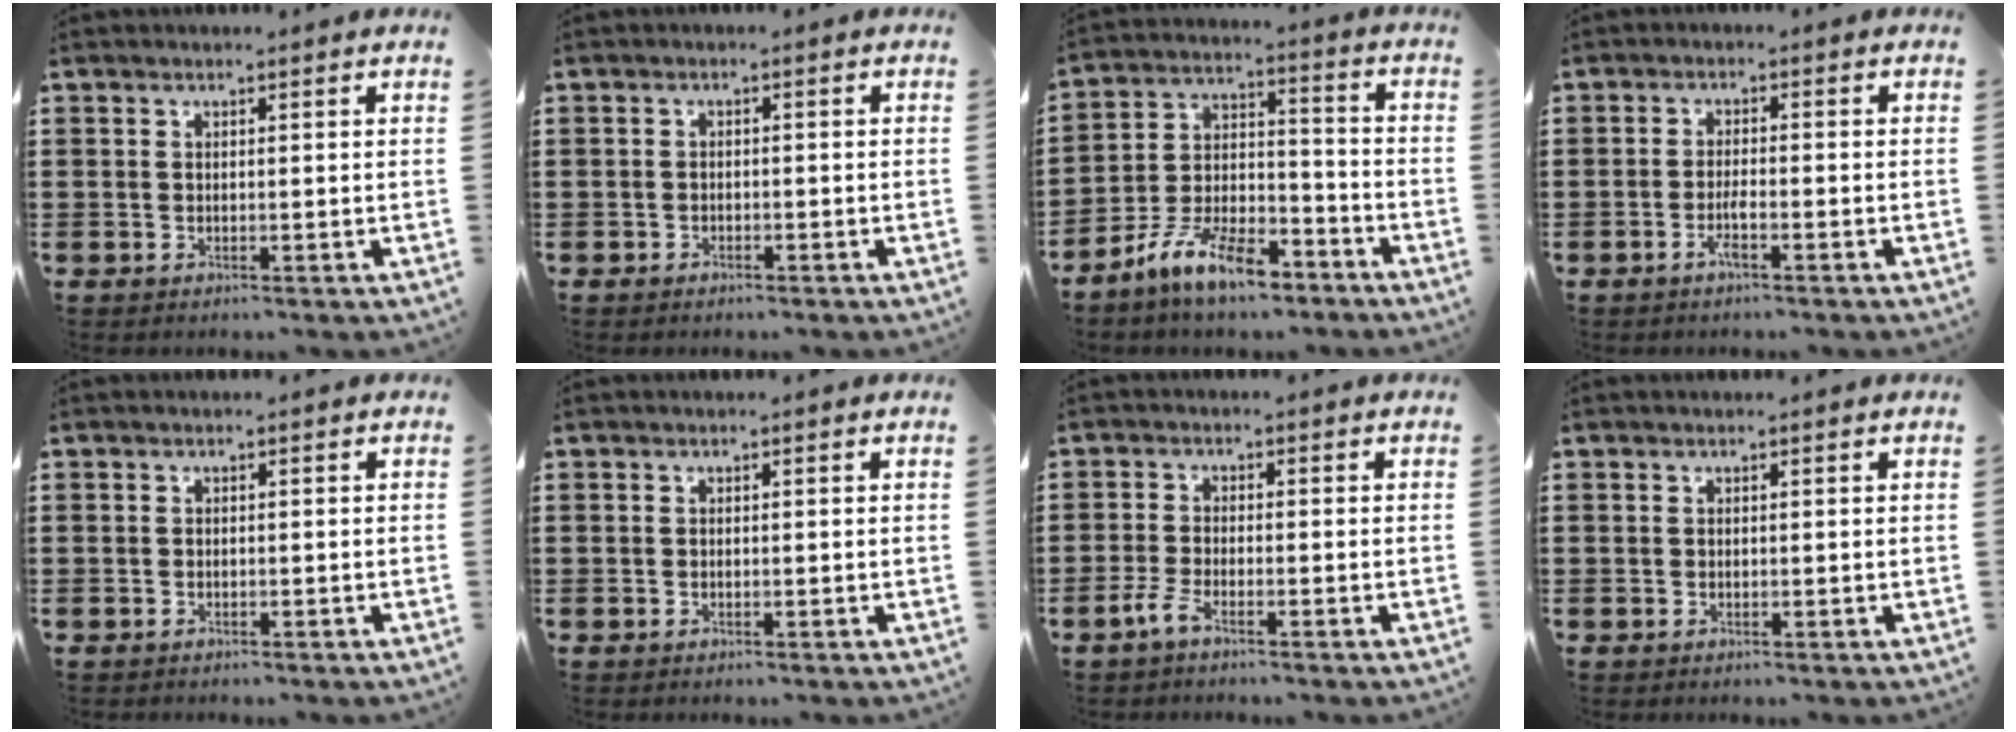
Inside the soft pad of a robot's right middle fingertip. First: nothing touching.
{"total": 1.2, "force": [-1.0, 0.6, 0.1], "torque": [-0.004, 0.003, -0.022]}
{"total": 10.8, "force": [-8.6, 3.2, 5.7], "torque": [-0.113, 0.027, -0.166]}
{"total": 2.1, "force": [-1.2, 0.2, 1.7], "torque": [-0.032, -0.001, -0.022]}
{"total": 0.8, "force": [-0.6, 0.5, -0.1], "torque": [0.002, 0.004, -0.016]}
{"total": 0.0}
{"total": 3.0, "force": [-2.2, 0.7, 1.9], "torque": [-0.053, -0.003, -0.047]}
{"total": 0.0}